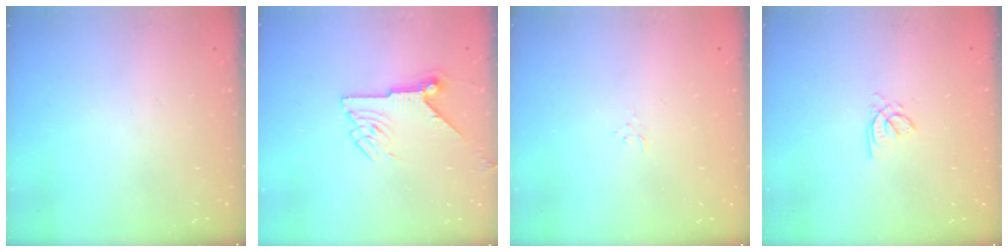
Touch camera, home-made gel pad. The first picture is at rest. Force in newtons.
{"total": 8.0, "press": 8.0, "slide": 0.5}
{"total": 2.4, "press": 2.4, "slide": 0.3}
{"total": 1.5, "press": 1.5, "slide": 0.2}